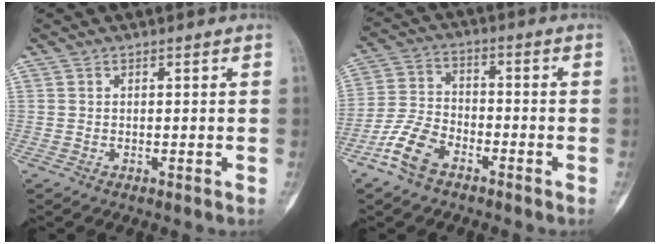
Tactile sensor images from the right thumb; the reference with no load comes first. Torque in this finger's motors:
{"motor_torque": [-0.15, 0.54, -0.05, 0.00, 0.07]}